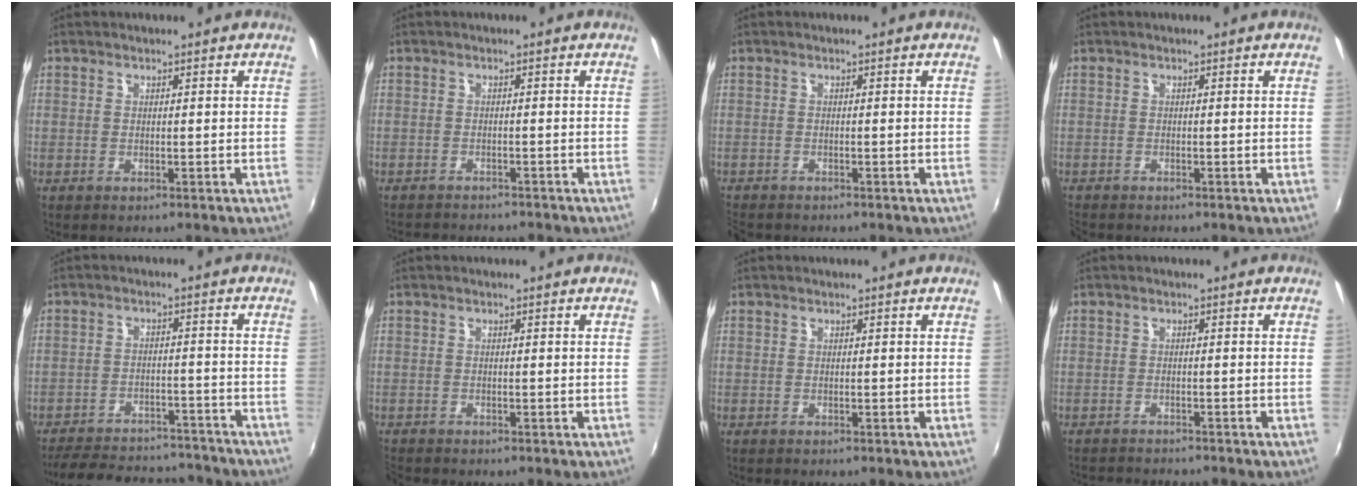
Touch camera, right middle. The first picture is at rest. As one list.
[{"total": 6.0, "force": [-5.7, 1.0, 1.6], "torque": [-0.045, -0.012, -0.083]}, {"total": 2.6, "force": [-2.4, 0.7, 0.6], "torque": [-0.022, -0.016, -0.046]}, {"total": 1.3, "force": [-1.2, 0.3, 0.2], "torque": [-0.006, -0.009, -0.024]}, {"total": 20.9, "force": [-18.2, 6.7, 7.7], "torque": [-0.168, 0.014, -0.234]}, {"total": 1.5, "force": [-1.4, 0.3, 0.3], "torque": [-0.009, -0.011, -0.028]}, {"total": 0.0}, {"total": 4.9, "force": [-4.7, 0.4, 1.2], "torque": [-0.037, -0.011, -0.073]}]